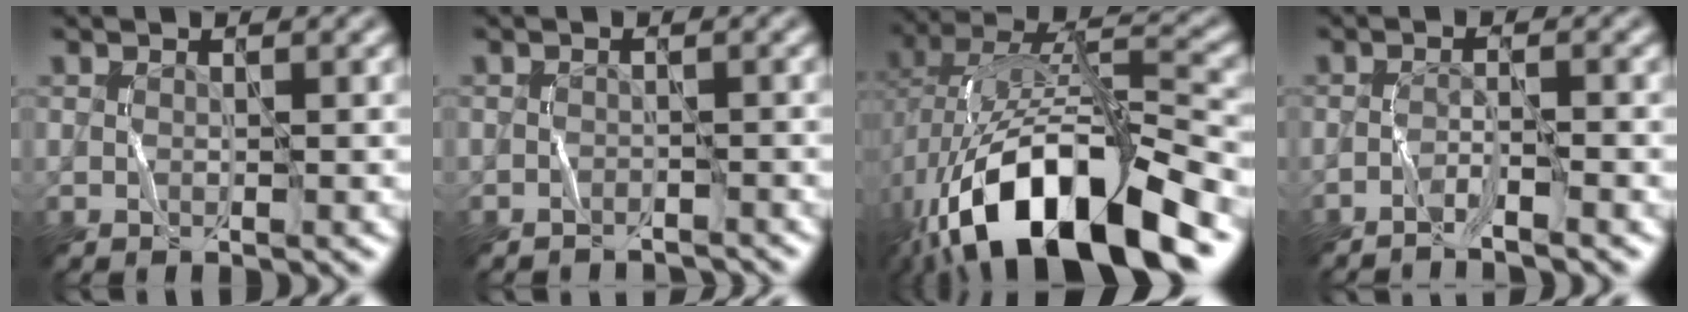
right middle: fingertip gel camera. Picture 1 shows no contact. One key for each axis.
{"total": 1.5, "fx": -1.4, "fy": 0.2, "fz": -0.4, "tx": 0.009, "ty": 0.001, "tz": -0.022}
{"total": 16.4, "fx": -8.5, "fy": 6.8, "fz": 12.3, "tx": -0.228, "ty": 0.002, "tz": -0.146}
{"total": 1.9, "fx": -1.7, "fy": -0.2, "fz": 0.9, "tx": -0.016, "ty": 0.009, "tz": -0.037}